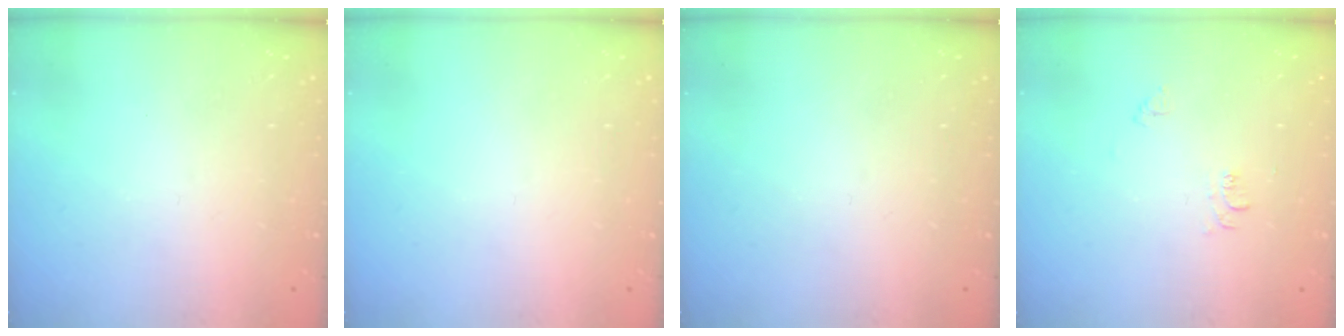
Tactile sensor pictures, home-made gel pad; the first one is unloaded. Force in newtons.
{"total": 0.0}
{"total": 0.0}
{"total": 3.9, "press": 3.9, "slide": 0.6}